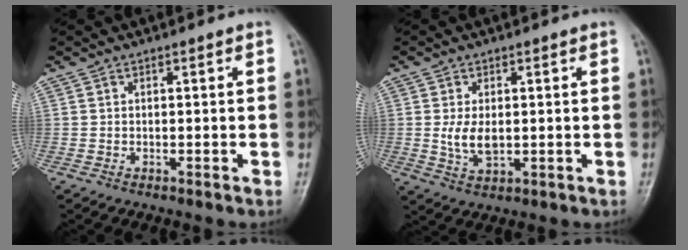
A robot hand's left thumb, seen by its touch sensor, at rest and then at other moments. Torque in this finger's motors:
{"motor_torque": [-0.03, 0.40, 0.40, -0.07, 0.04]}